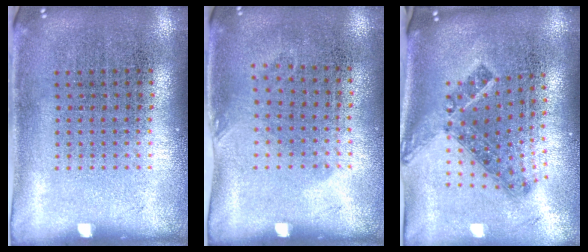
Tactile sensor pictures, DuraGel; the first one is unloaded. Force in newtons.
{"total": 0.8, "press": 0.6, "slide": 0.5}
{"total": 1.4, "press": 1.0, "slide": 0.9}